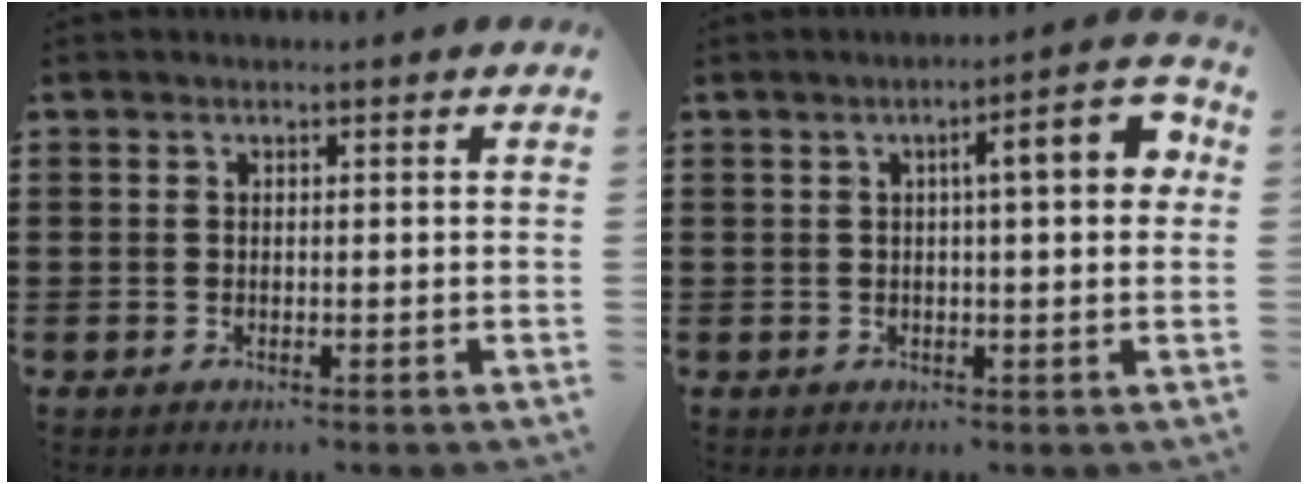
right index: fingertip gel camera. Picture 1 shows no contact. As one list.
[{"total": 7.1, "force": [1.4, 1.4, 6.8], "torque": [-0.097, -0.004, 0.013]}]